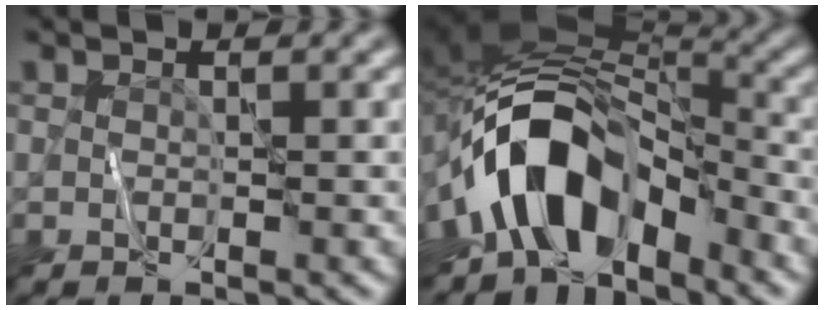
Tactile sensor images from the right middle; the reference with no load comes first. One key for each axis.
{"total": 10.8, "fx": -5.6, "fy": 6.0, "fz": 7.0, "tx": -0.113, "ty": 0.007, "tz": -0.105}